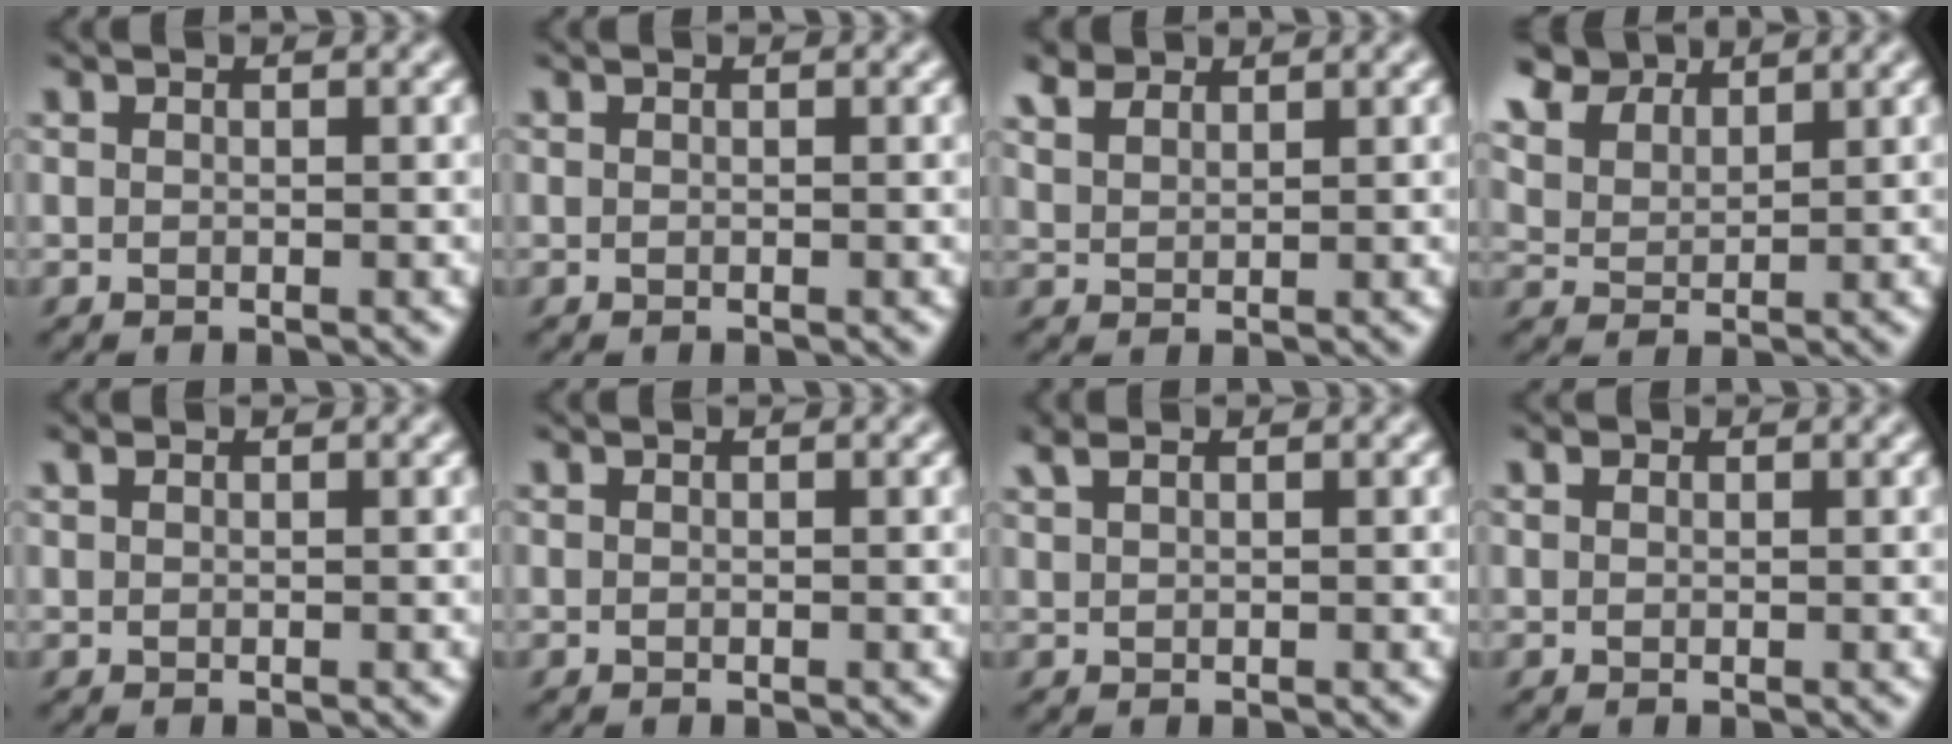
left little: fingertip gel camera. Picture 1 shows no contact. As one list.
[{"total": 0.0}, {"total": 2.8, "force": [2.2, 1.4, 1.1], "torque": [-0.042, 0.005, 0.049]}, {"total": 7.5, "force": [5.6, 3.9, 3.2], "torque": [-0.113, 0.006, 0.106]}, {"total": 0.7, "force": [0.5, 0.4, 0.4], "torque": [-0.011, 0.003, 0.010]}, {"total": 0.0}, {"total": 1.5, "force": [1.0, 0.6, 0.9], "torque": [-0.028, 0.008, 0.024]}, {"total": 0.7, "force": [0.3, 0.5, 0.2], "torque": [-0.004, 0.000, 0.005]}]